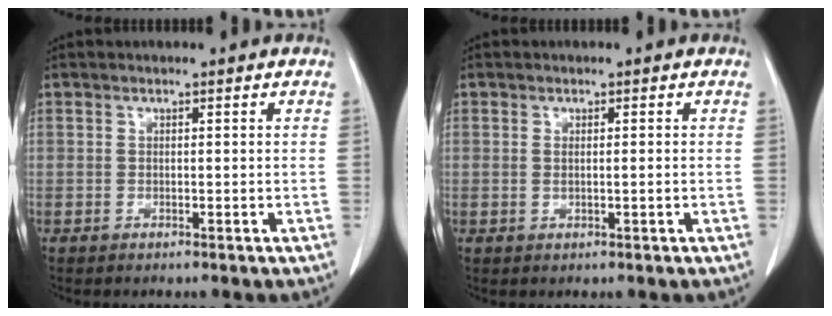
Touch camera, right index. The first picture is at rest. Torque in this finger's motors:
{"motor_torque": [-0.01, -0.02, -0.01, 0.00]}